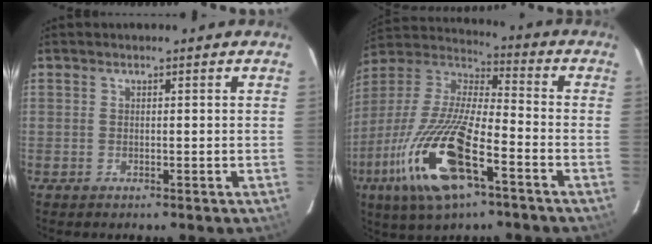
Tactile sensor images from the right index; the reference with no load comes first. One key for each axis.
{"total": 22.1, "fx": -10.5, "fy": 6.6, "fz": 18.3, "tx": -0.376, "ty": -0.046, "tz": -0.203}